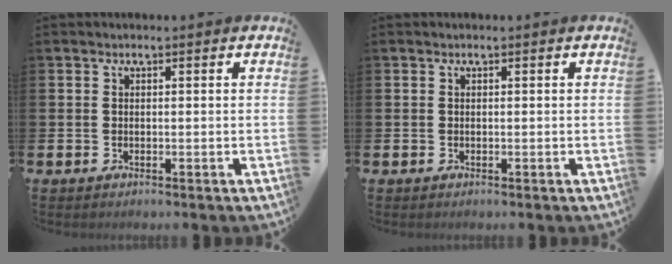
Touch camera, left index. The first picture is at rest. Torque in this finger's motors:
{"motor_torque": [-0.02, 0.00, 0.01, 0.00]}